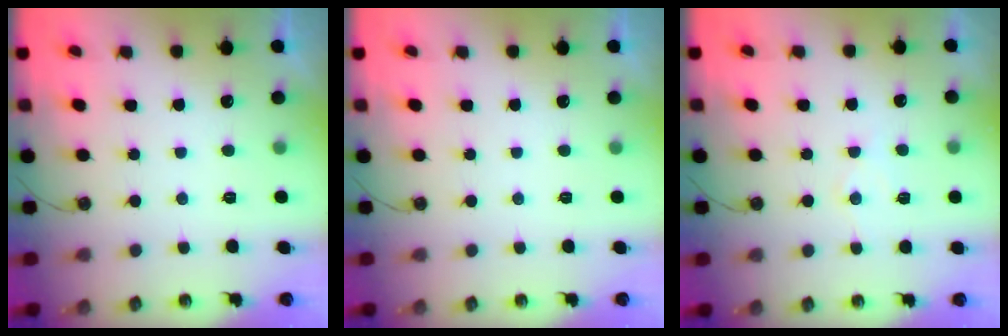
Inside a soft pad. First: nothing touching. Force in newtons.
{"total": 0.0}
{"total": 6.4, "press": 6.4, "slide": 0.4}